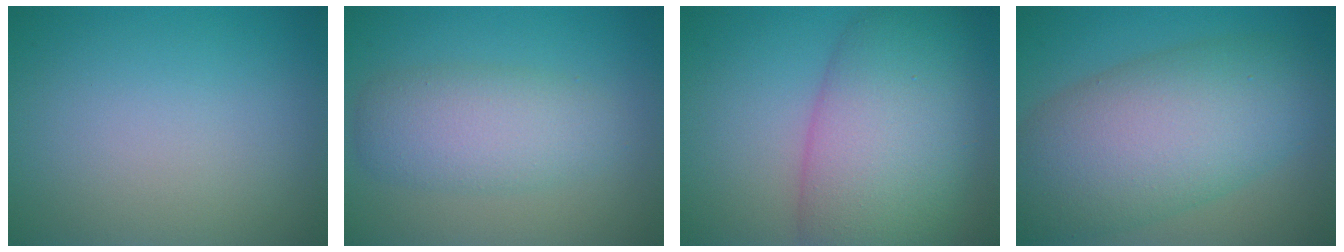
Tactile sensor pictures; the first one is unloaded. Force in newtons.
{"total": 4.6, "press": 4.6, "slide": 0.1}
{"total": 11.1, "press": 11.1, "slide": 0.5}
{"total": 10.7, "press": 10.6, "slide": 0.6}